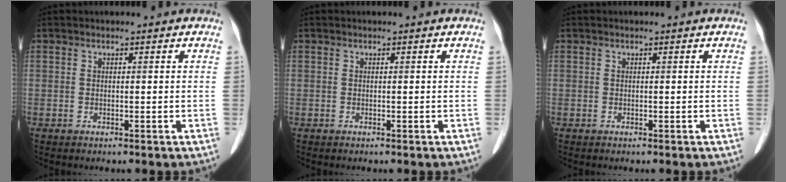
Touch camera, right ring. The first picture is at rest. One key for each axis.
{"total": 0.0}
{"total": 0.0}